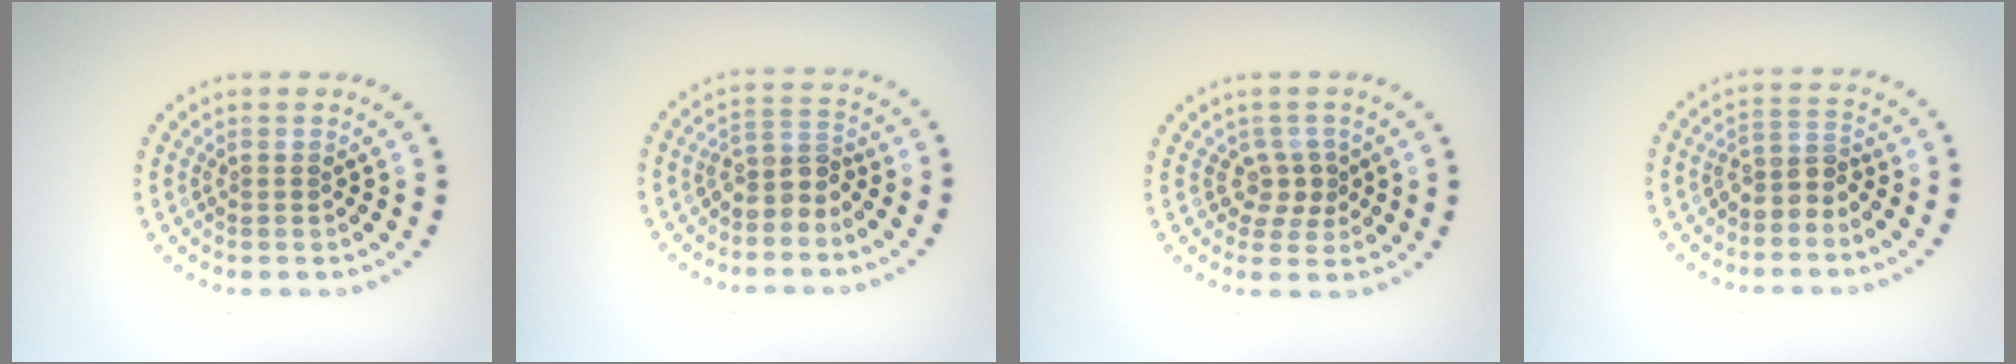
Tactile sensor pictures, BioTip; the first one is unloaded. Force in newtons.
{"total": 2.6, "press": 2.0, "slide": 1.7}
{"total": 1.7, "press": 1.4, "slide": 1.1}
{"total": 2.5, "press": 1.9, "slide": 1.5}